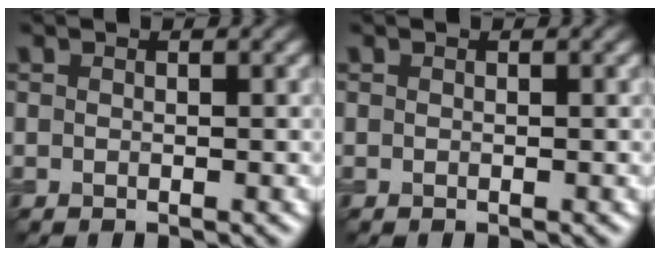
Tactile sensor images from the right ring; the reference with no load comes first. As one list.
[{"total": 0.0}]